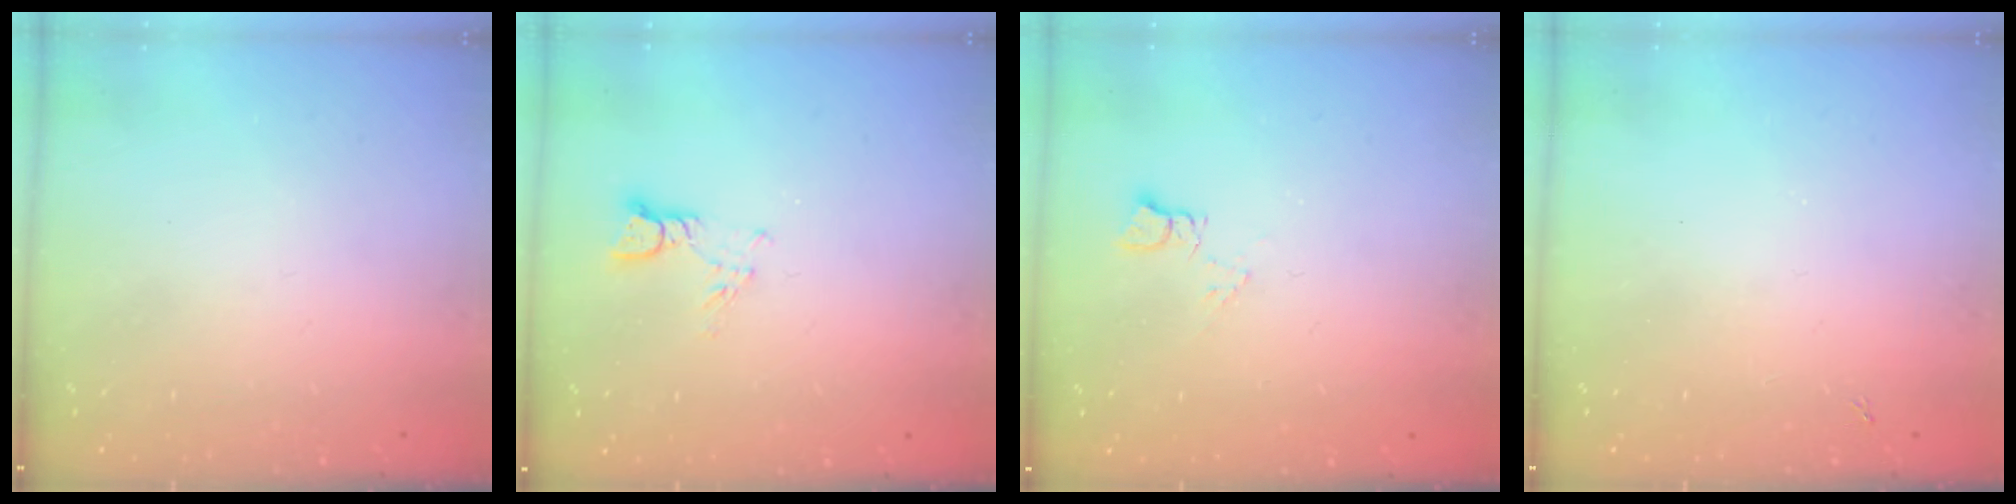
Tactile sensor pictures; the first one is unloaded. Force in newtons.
{"total": 3.6, "press": 3.6, "slide": 0.3}
{"total": 5.1, "press": 5.0, "slide": 0.7}
{"total": 1.3, "press": 1.3, "slide": 0.3}